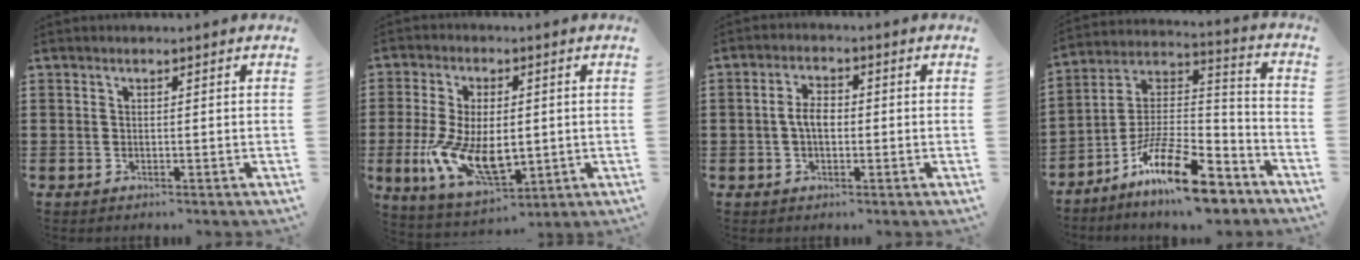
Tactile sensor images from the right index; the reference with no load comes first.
{"total": 11.4, "force": [-1.4, 6.0, 9.6], "torque": [-0.205, -0.002, -0.019]}
{"total": 3.5, "force": [-0.3, 1.9, 2.9], "torque": [-0.061, 0.003, -0.009]}
{"total": 15.2, "force": [-10.7, 3.8, 10.1], "torque": [-0.180, 0.036, -0.191]}